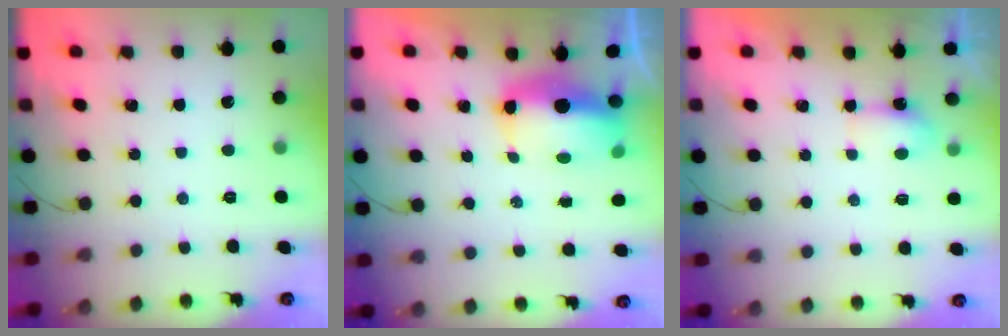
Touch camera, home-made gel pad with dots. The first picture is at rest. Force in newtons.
{"total": 8.9, "press": 8.7, "slide": 1.8}
{"total": 3.6, "press": 3.6, "slide": 0.7}